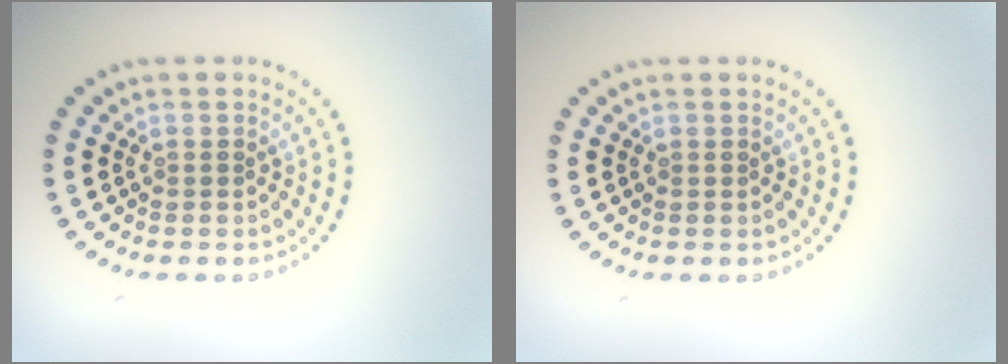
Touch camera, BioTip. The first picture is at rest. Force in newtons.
{"total": 0.0}